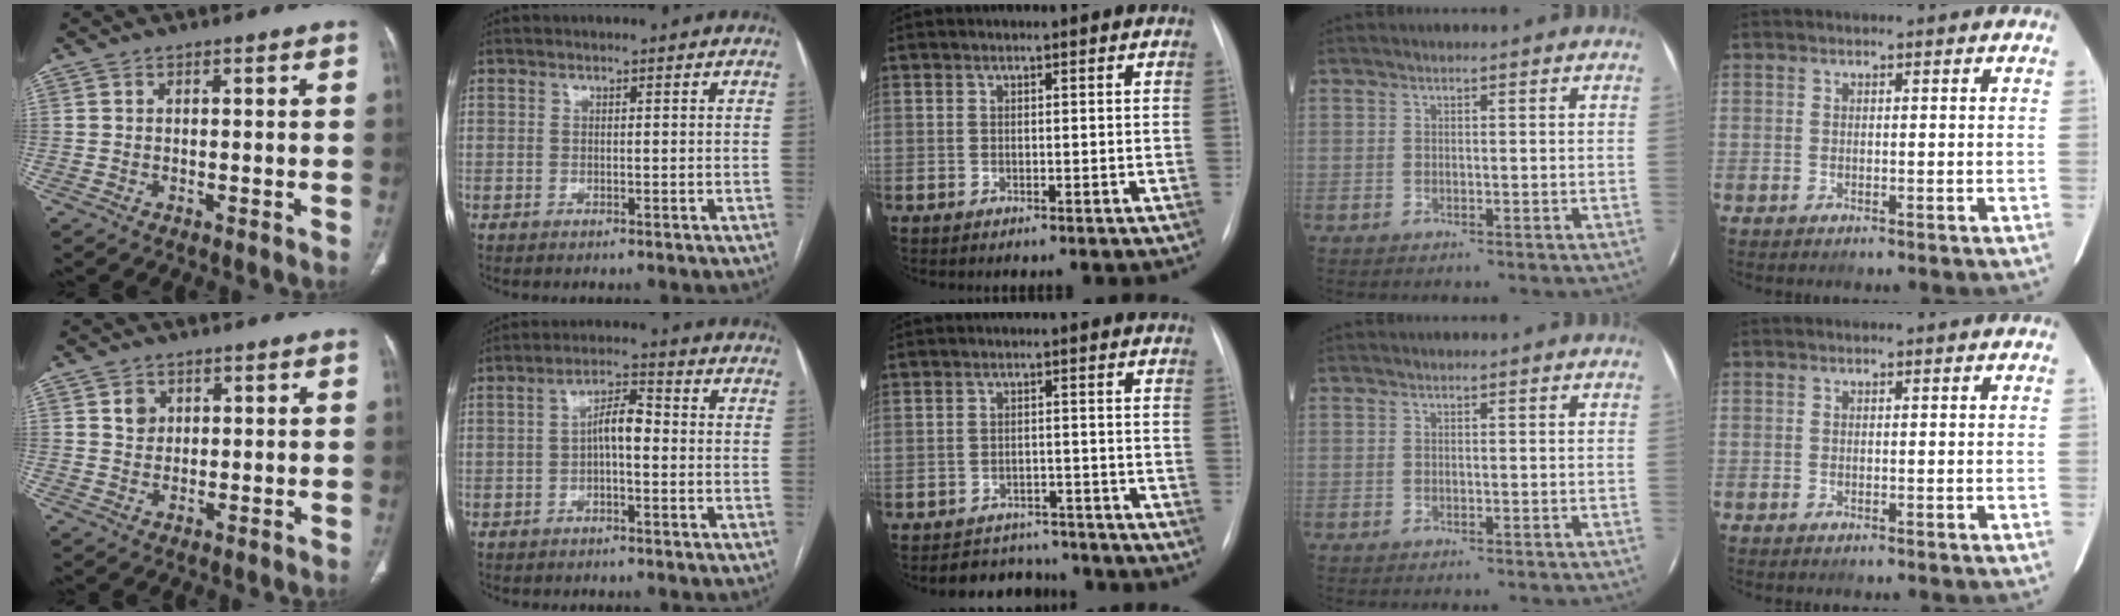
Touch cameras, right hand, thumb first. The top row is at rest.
{"thumb": {"total": 2.8, "force": [1.1, 2.4, 1.1], "torque": [-0.005, -0.006, 0.020]}, "index": {"total": 5.0, "force": [-0.4, 1.6, 4.7], "torque": [-0.083, 0.021, -0.009]}, "middle": {"total": 7.1, "force": [-6.5, 2.8, 0.2], "torque": [0.007, 0.015, -0.086]}}